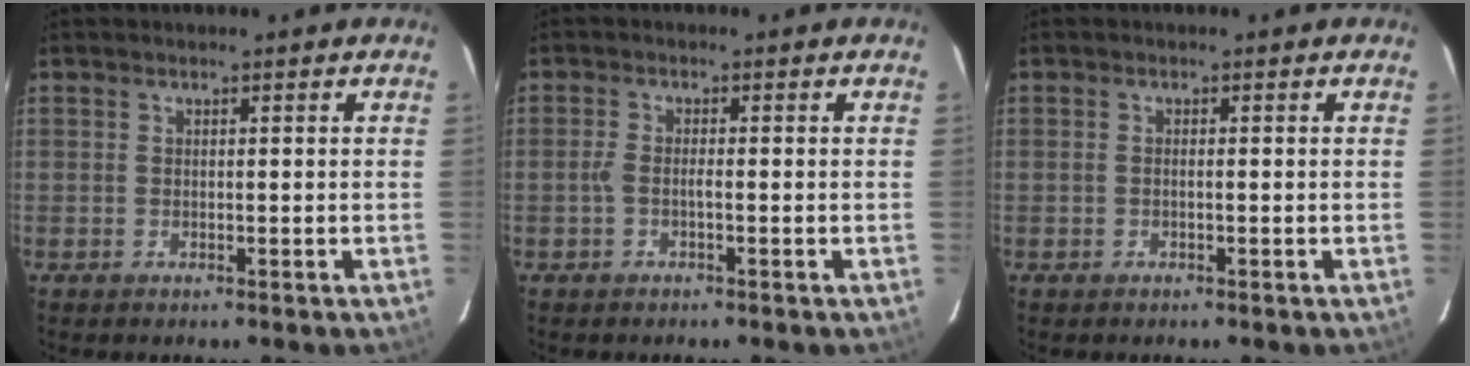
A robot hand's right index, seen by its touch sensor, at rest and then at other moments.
{"total": 2.1, "force": [-0.7, 0.5, 1.9], "torque": [-0.043, 0.003, -0.015]}
{"total": 0.6, "force": [-0.2, 0.1, 0.6], "torque": [-0.011, 0.002, -0.004]}